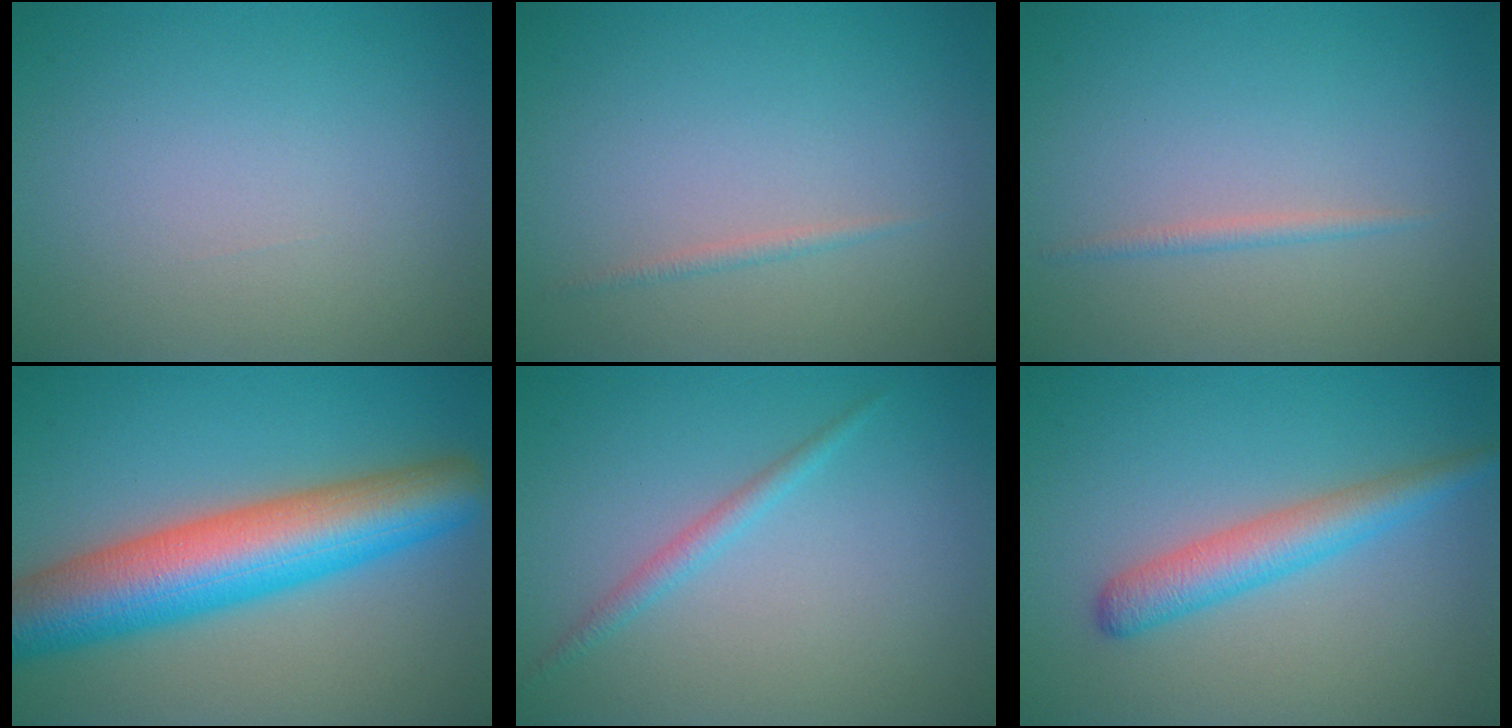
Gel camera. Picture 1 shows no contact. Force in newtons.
{"total": 0.7, "press": 0.7, "slide": 0.0}
{"total": 0.9, "press": 0.9, "slide": 0.0}
{"total": 10.7, "press": 10.7, "slide": 0.3}
{"total": 1.4, "press": 1.4, "slide": 0.1}
{"total": 3.7, "press": 3.7, "slide": 0.1}